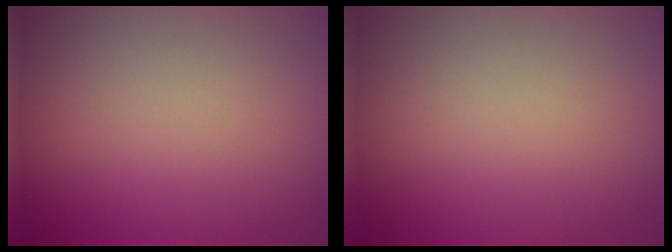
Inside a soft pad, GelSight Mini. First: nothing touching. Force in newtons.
{"total": 0.0}